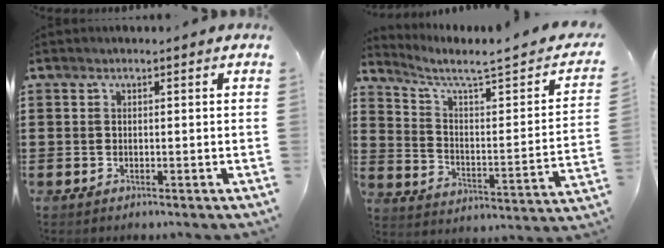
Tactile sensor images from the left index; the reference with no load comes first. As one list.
[{"total": 4.5, "force": [3.4, 0.1, 3.0], "torque": [-0.079, -0.032, 0.046]}]